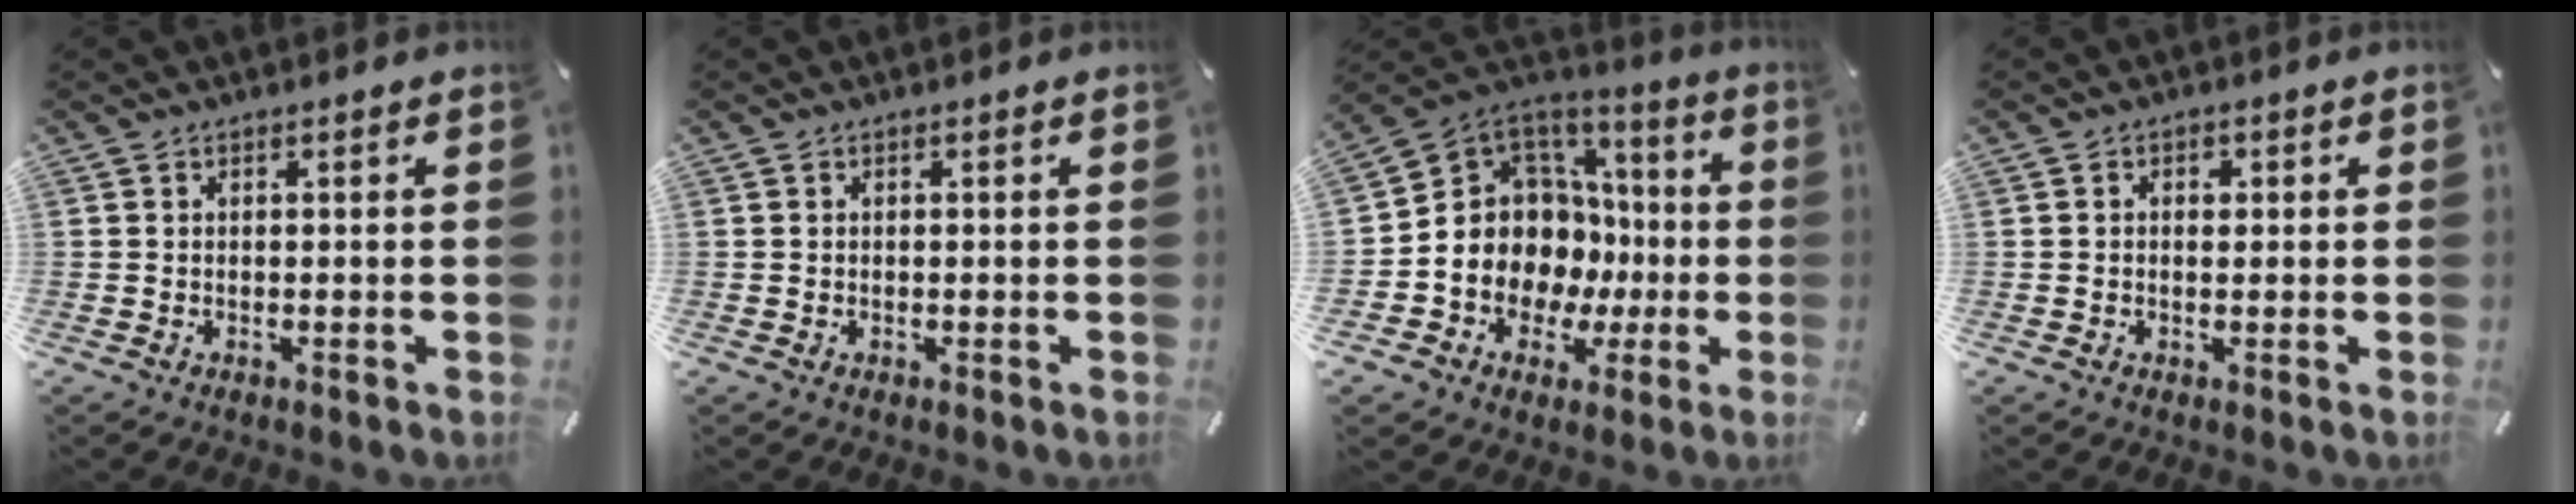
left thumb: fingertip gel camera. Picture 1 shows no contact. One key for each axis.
{"total": 0.0}
{"total": 12.1, "fx": -2.0, "fy": 11.5, "fz": 3.4, "tx": -0.067, "ty": -0.029, "tz": -0.026}
{"total": 1.8, "fx": 0.2, "fy": 1.3, "fz": 1.2, "tx": -0.019, "ty": 0.002, "tz": 0.000}